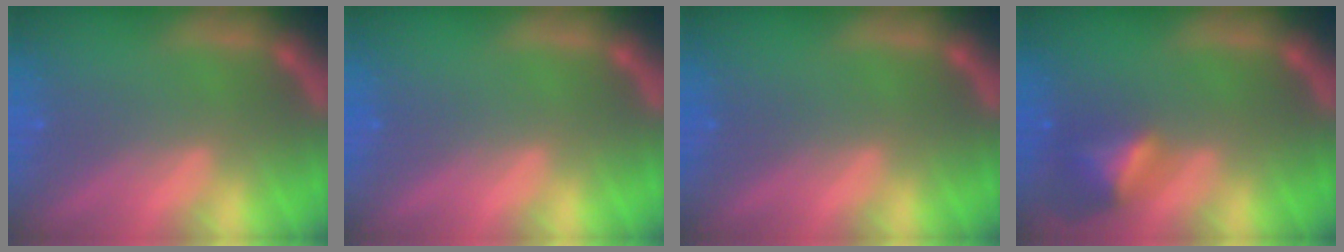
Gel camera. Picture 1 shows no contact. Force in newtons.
{"total": 0.0}
{"total": 0.0}
{"total": 3.5}